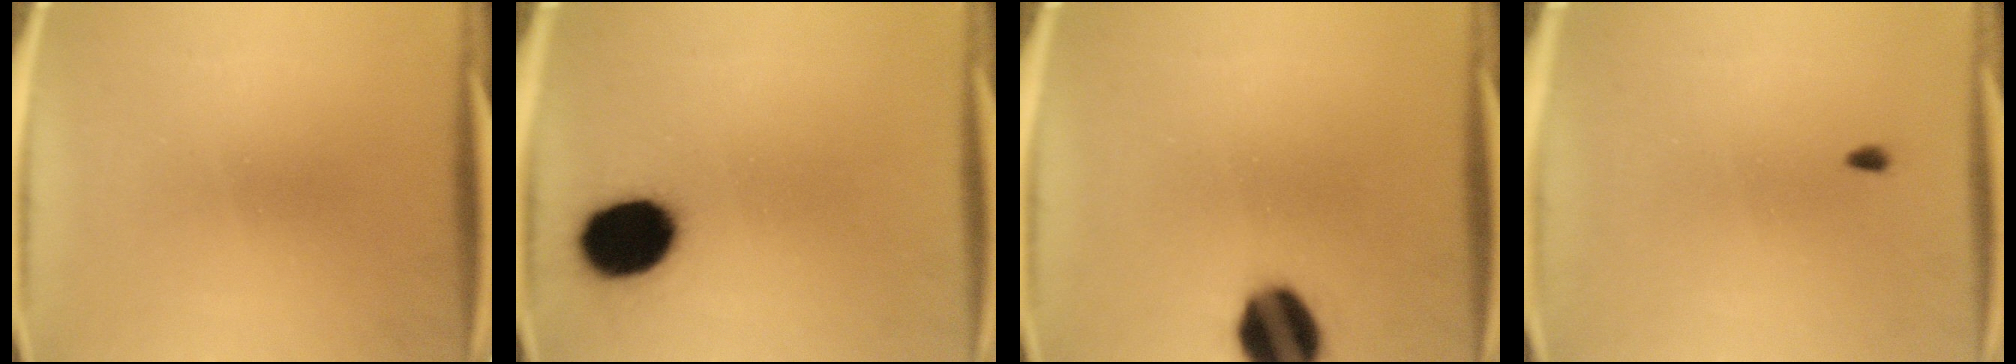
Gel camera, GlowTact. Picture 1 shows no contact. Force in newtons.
{"total": 14.5}
{"total": 13.3}
{"total": 0.6}